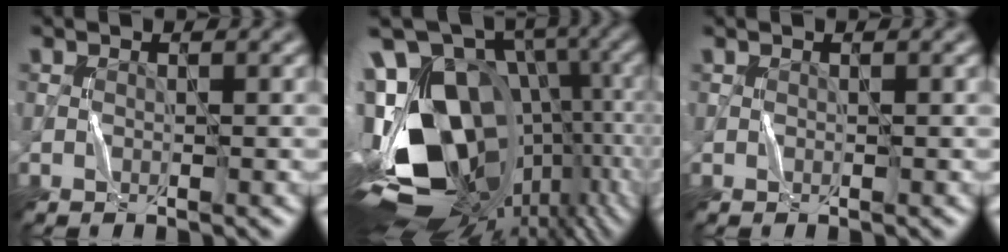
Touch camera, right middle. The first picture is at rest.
{"total": 17.9, "force": [-3.3, 13.0, 11.9], "torque": [-0.182, -0.015, -0.010]}
{"total": 0.0}